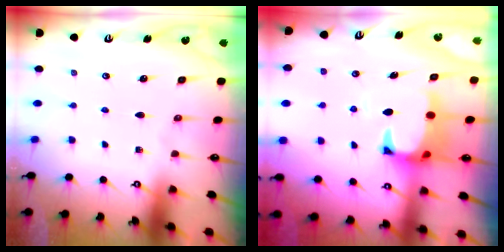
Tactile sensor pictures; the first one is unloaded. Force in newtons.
{"total": 2.6, "press": 2.4, "slide": 1.1}